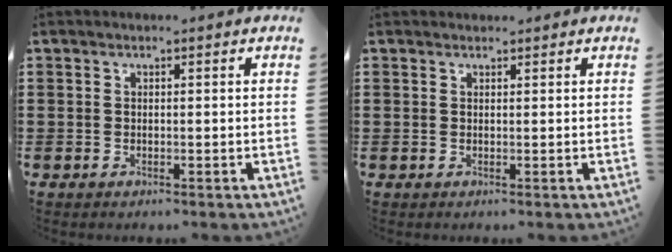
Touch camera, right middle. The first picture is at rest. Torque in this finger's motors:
{"motor_torque": [1.15, -0.99, 0.04, 0.02]}